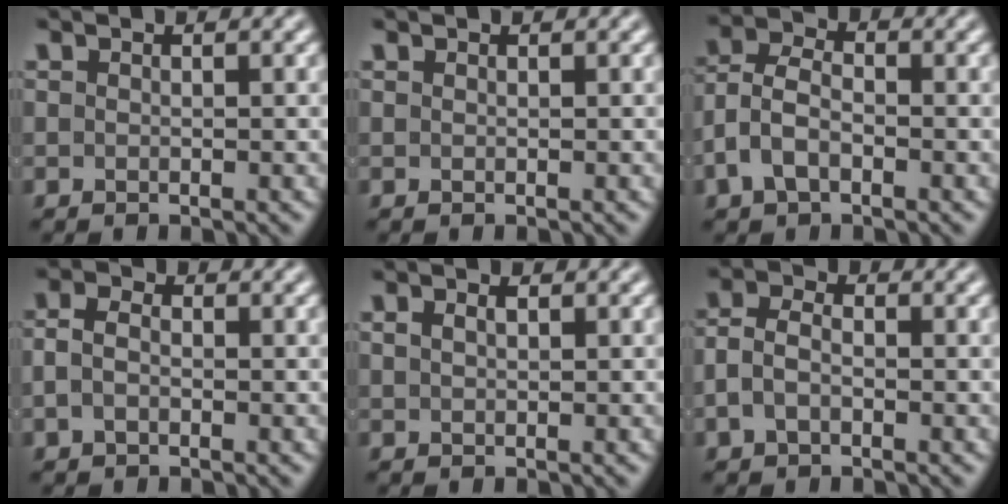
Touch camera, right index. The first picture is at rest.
{"total": 0.0}
{"total": 4.9, "force": [-1.0, 3.8, 3.0], "torque": [-0.077, -0.018, -0.013]}
{"total": 2.2, "force": [-0.5, 1.5, 1.6], "torque": [-0.035, -0.004, -0.007]}
{"total": 0.7, "force": [0.4, -0.1, 0.6], "torque": [-0.006, -0.004, 0.015]}
{"total": 3.3, "force": [-0.8, 2.4, 2.2], "torque": [-0.056, -0.012, -0.009]}